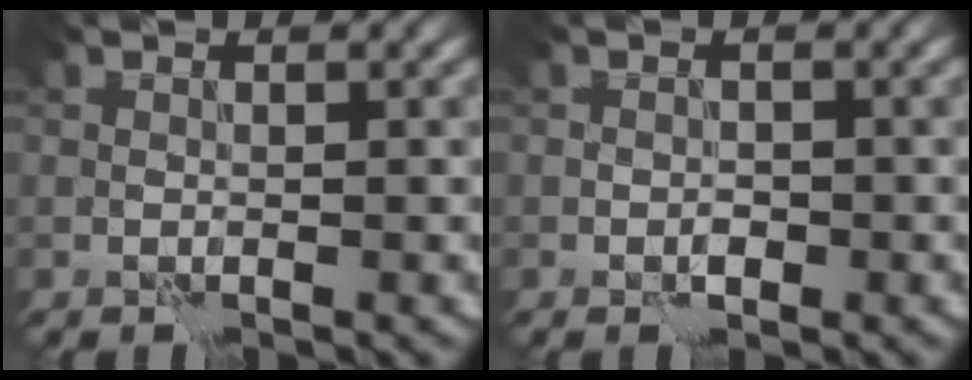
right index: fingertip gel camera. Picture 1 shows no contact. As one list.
[{"total": 0.9, "force": [-0.4, 0.5, 0.6], "torque": [-0.009, 0.001, -0.009]}]